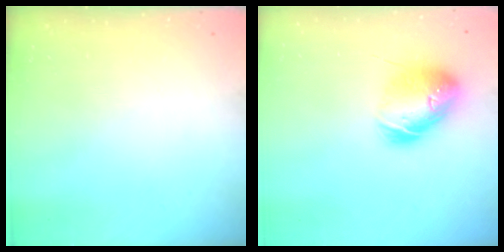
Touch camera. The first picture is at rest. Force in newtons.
{"total": 17.7, "press": 17.4, "slide": 2.8}